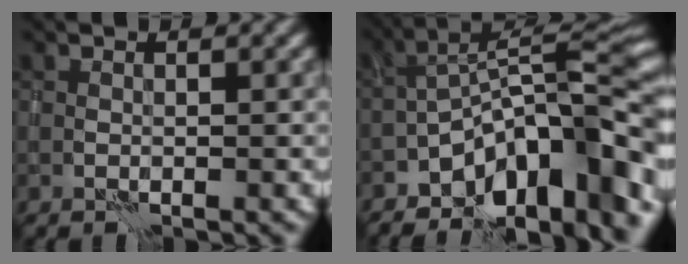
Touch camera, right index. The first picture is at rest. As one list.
[{"total": 14.8, "force": [-7.9, 5.0, 11.4], "torque": [-0.152, 0.025, -0.135]}]